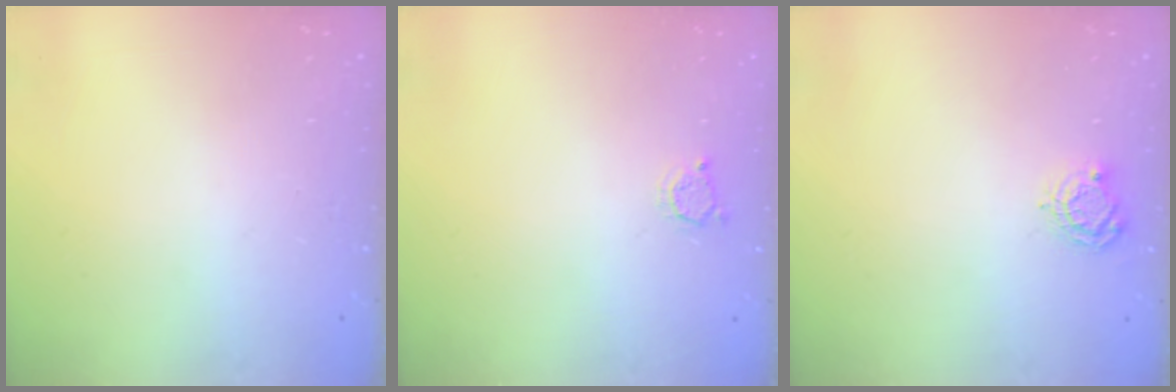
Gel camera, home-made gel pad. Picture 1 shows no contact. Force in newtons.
{"total": 2.5, "press": 2.5, "slide": 0.3}
{"total": 5.1, "press": 5.1, "slide": 0.4}